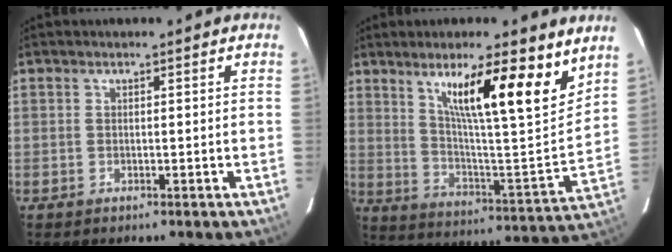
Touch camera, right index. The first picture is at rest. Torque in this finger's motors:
{"motor_torque": [1.12, 1.02, 0.43, 0.21]}